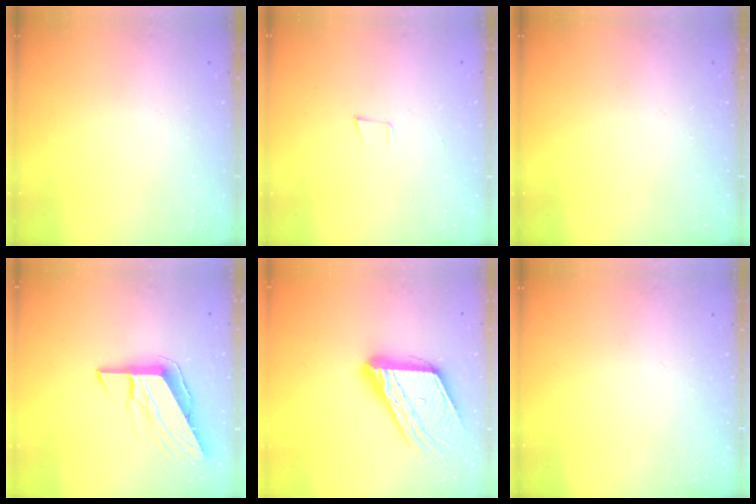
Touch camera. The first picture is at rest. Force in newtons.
{"total": 4.6, "press": 3.6, "slide": 2.9}
{"total": 0.0}
{"total": 9.4, "press": 9.4, "slide": 1.0}
{"total": 17.4, "press": 17.3, "slide": 1.9}
{"total": 0.0}